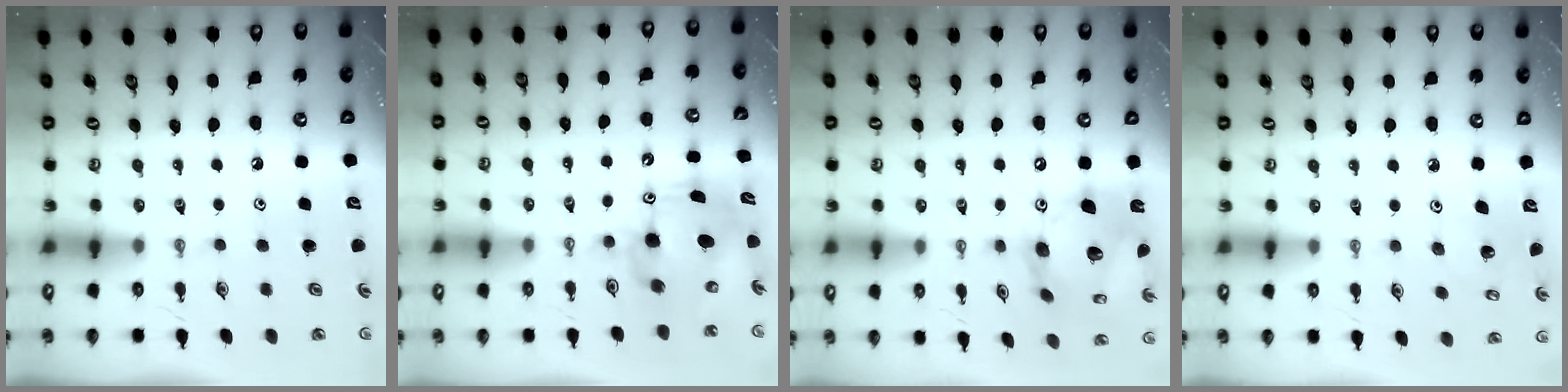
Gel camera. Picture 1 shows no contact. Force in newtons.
{"total": 8.9, "press": 8.7, "slide": 1.8}
{"total": 17.1, "press": 17.0, "slide": 1.8}
{"total": 3.5, "press": 3.5, "slide": 0.3}